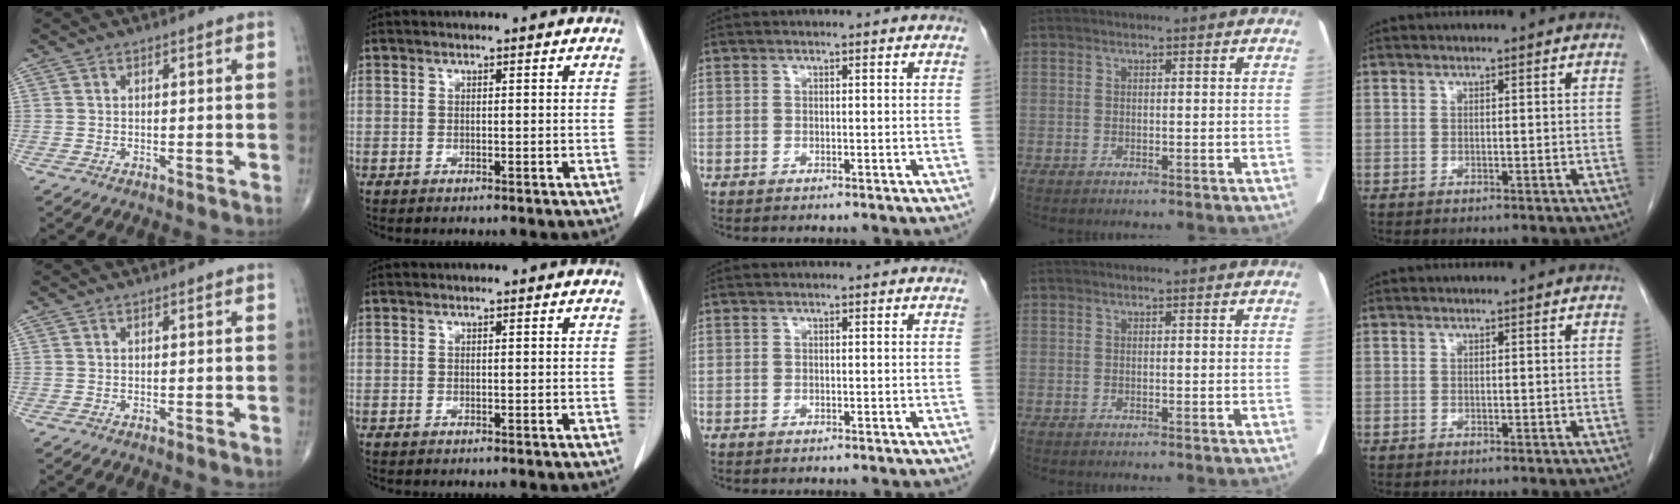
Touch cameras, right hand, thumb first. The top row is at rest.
{}